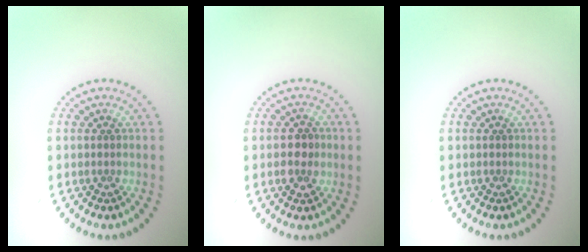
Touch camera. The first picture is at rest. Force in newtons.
{"total": 2.3, "press": 2.3, "slide": 0.4}
{"total": 0.0}